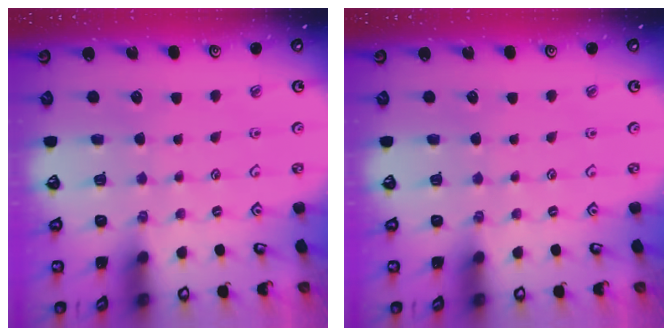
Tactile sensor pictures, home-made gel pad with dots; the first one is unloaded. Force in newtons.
{"total": 0.0}